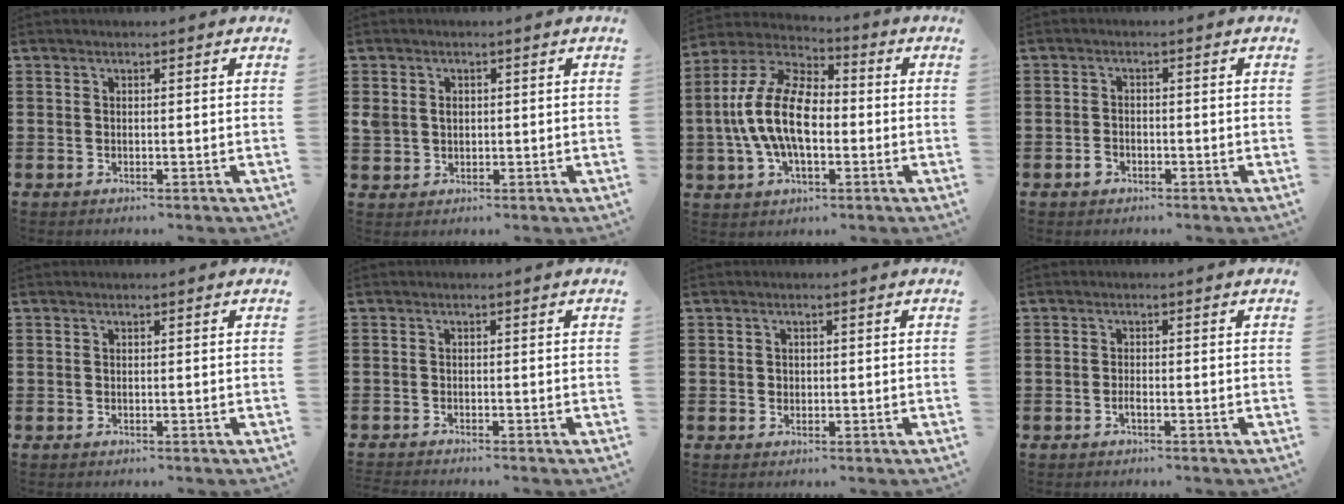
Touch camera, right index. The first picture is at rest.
{"total": 2.1, "force": [0.3, 1.8, 1.0], "torque": [-0.027, 0.009, 0.005]}
{"total": 12.9, "force": [-1.3, 7.1, 10.7], "torque": [-0.260, -0.001, -0.033]}
{"total": 1.7, "force": [-1.1, 1.1, 0.8], "torque": [-0.018, -0.001, -0.022]}
{"total": 0.0}
{"total": 0.9, "force": [-0.9, -0.1, -0.1], "torque": [-0.001, 0.001, -0.018]}
{"total": 0.8, "force": [0.4, 0.7, 0.2], "torque": [-0.005, 0.003, 0.008]}
{"total": 1.1, "force": [-0.7, 0.1, 0.8], "torque": [-0.018, -0.006, -0.011]}